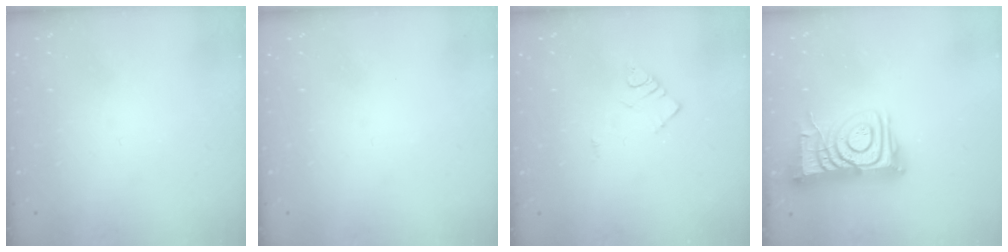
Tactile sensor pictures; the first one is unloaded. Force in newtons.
{"total": 0.0}
{"total": 4.3, "press": 4.2, "slide": 0.7}
{"total": 14.3, "press": 14.2, "slide": 1.6}